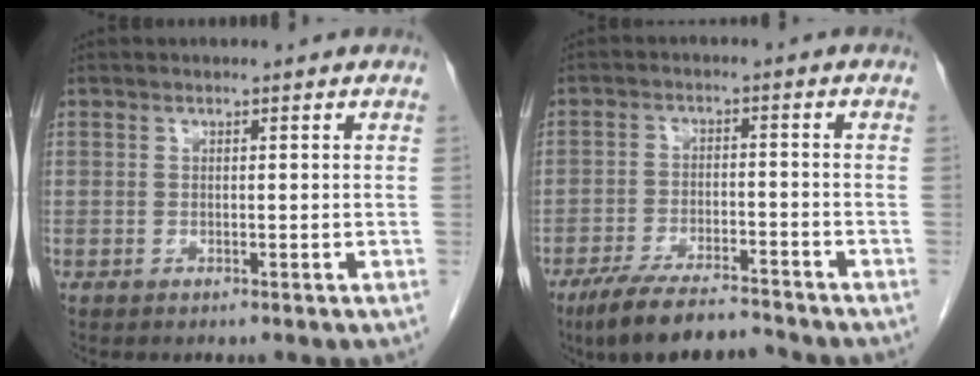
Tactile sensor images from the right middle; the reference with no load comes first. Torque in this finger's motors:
{"motor_torque": [1.01, -0.89, 0.09, 0.05]}